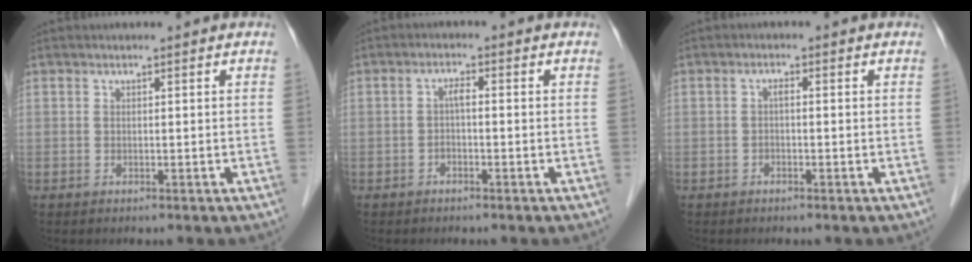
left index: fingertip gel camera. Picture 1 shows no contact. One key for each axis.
{"total": 1.8, "fx": -0.5, "fy": 0.6, "fz": 1.6, "tx": -0.030, "ty": 0.006, "tz": -0.010}
{"total": 1.0, "fx": -0.4, "fy": 0.4, "fz": 0.9, "tx": -0.017, "ty": 0.002, "tz": -0.008}